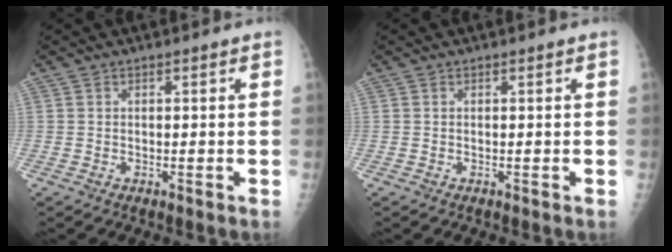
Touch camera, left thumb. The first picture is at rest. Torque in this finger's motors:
{"motor_torque": [0.00, 0.00, 0.00, 0.00, 0.00]}